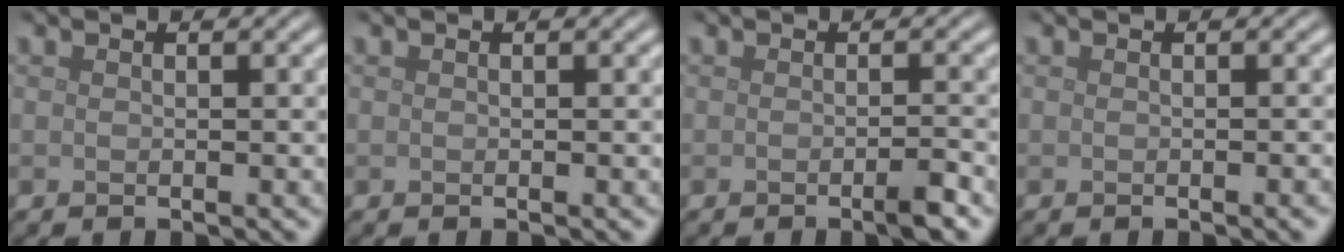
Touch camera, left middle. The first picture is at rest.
{"total": 0.0}
{"total": 1.7, "force": [-0.8, 0.2, 1.5], "torque": [-0.019, -0.001, -0.015]}
{"total": 1.1, "force": [-0.4, 0.2, 1.0], "torque": [-0.008, 0.001, -0.006]}